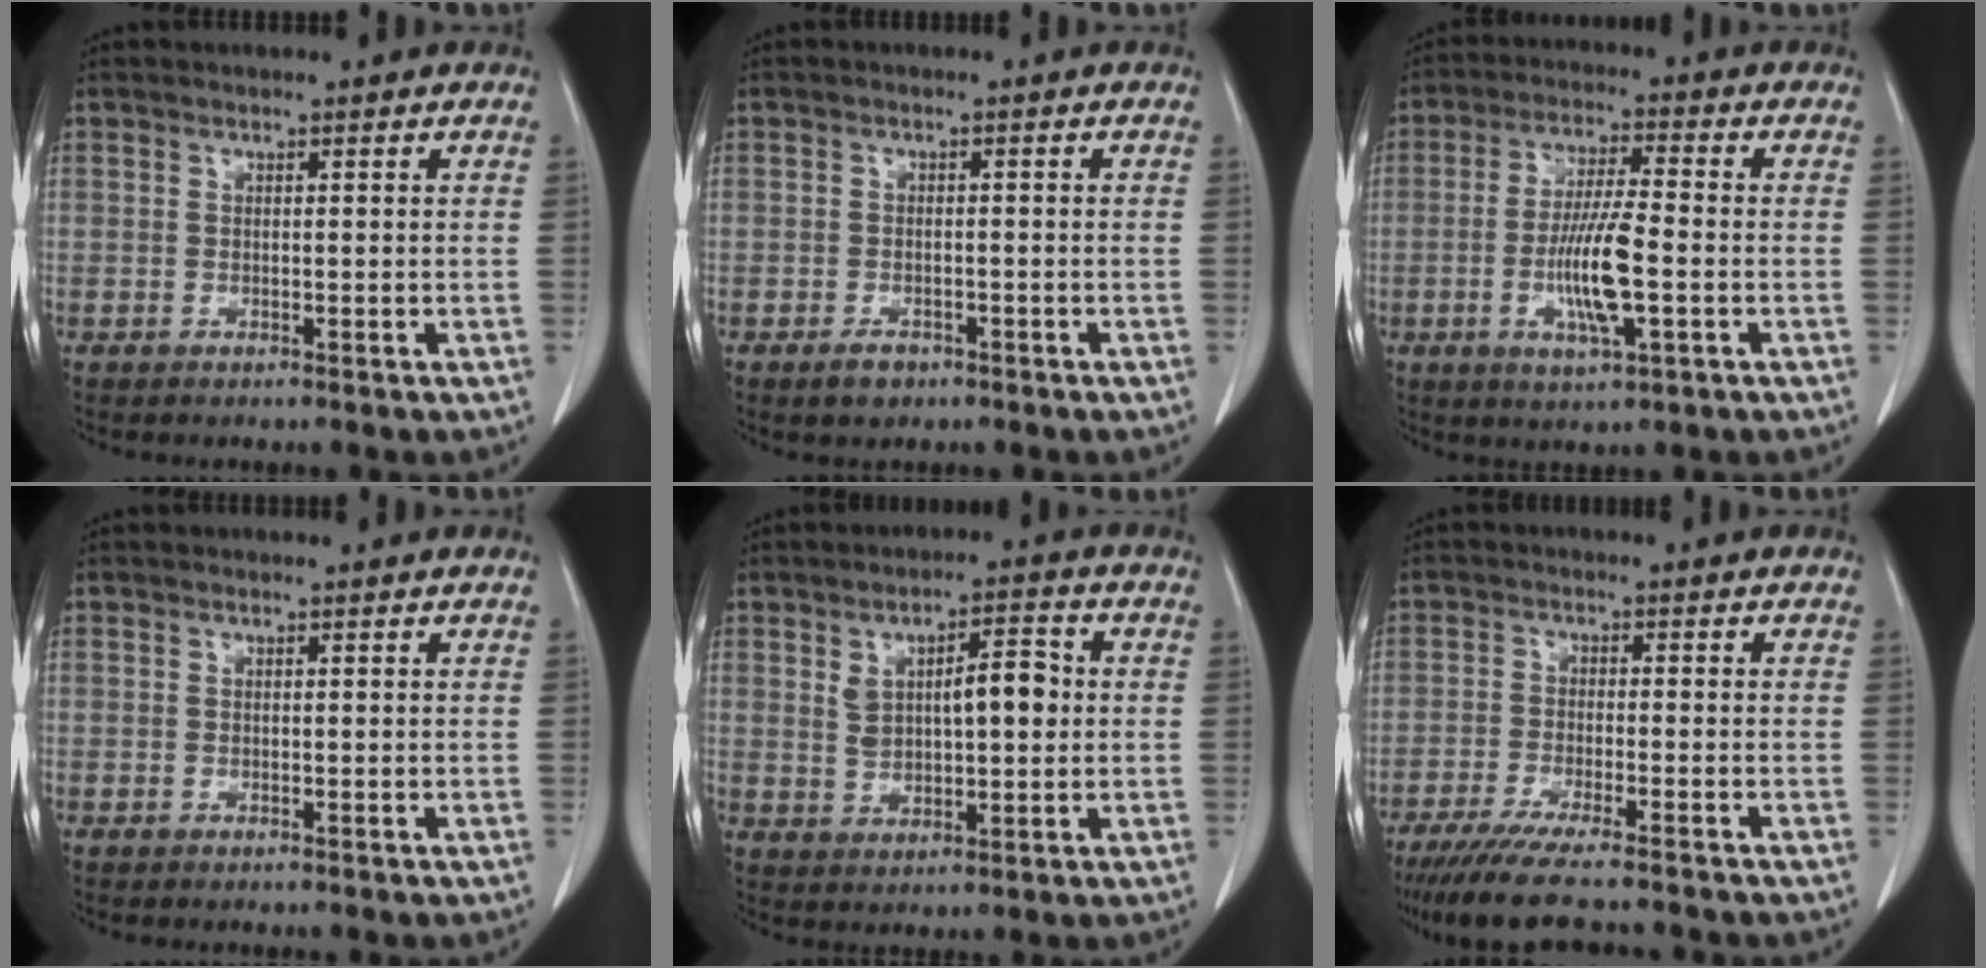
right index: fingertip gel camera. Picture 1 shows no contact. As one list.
[{"total": 2.5, "force": [-1.7, 1.5, 1.1], "torque": [-0.018, 0.002, -0.019]}, {"total": 9.7, "force": [-2.3, 1.3, 9.4], "torque": [-0.180, -0.007, -0.042]}, {"total": 0.0}, {"total": 8.2, "force": [1.4, 3.1, 7.4], "torque": [-0.123, 0.020, 0.031]}, {"total": 11.4, "force": [-9.5, 0.5, 6.1], "torque": [-0.090, -0.029, -0.151]}]